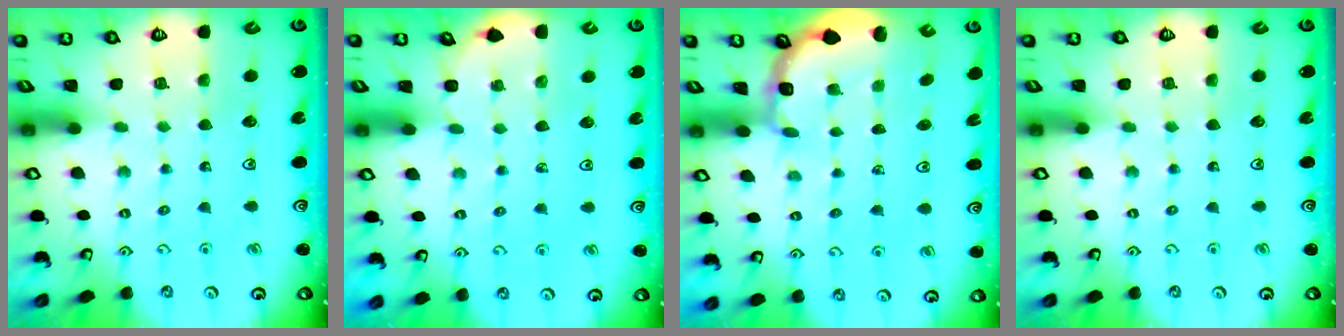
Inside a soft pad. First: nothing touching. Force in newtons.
{"total": 2.3, "press": 2.3, "slide": 0.2}
{"total": 1.9, "press": 1.8, "slide": 0.4}
{"total": 0.0}